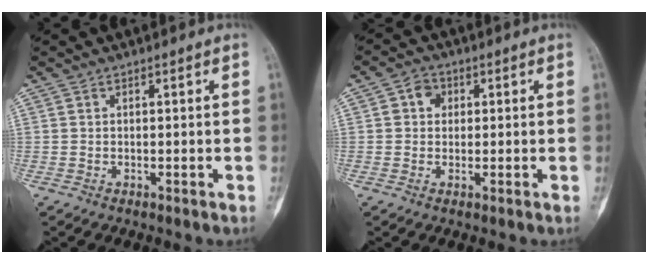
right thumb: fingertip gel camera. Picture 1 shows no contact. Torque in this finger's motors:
{"motor_torque": [-0.04, 0.68, -0.12, 0.06, 0.21]}